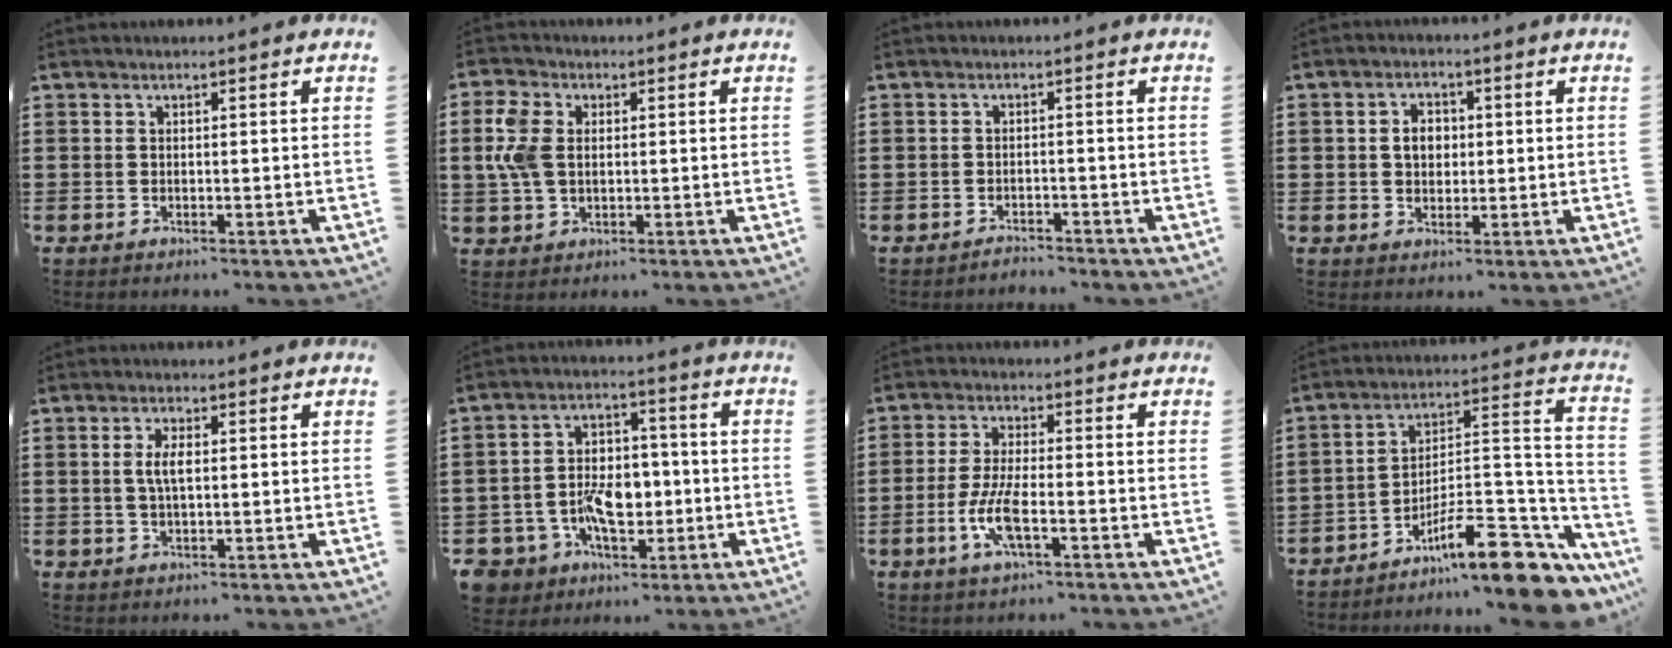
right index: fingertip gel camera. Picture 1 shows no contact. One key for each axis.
{"total": 6.1, "fx": 1.0, "fy": 4.3, "fz": 4.3, "tx": -0.120, "ty": 0.005, "tz": 0.010}
{"total": 1.8, "fx": -1.8, "fy": 0.1, "fz": -0.3, "tx": -0.001, "ty": 0.004, "tz": -0.041}
{"total": 3.2, "fx": 0.2, "fy": 2.4, "fz": 2.1, "tx": -0.041, "ty": 0.006, "tz": -0.002}
{"total": 3.5, "fx": 0.3, "fy": 1.2, "fz": 3.3, "tx": -0.072, "ty": 0.001, "tz": 0.000}
{"total": 9.2, "fx": -2.8, "fy": 6.7, "fz": 5.7, "tx": -0.129, "ty": 0.021, "tz": -0.047}
{"total": 6.4, "fx": -2.3, "fy": 1.9, "fz": 5.7, "tx": -0.127, "ty": -0.011, "tz": -0.046}
{"total": 12.2, "fx": -9.0, "fy": 2.7, "fz": 7.8, "tx": -0.107, "ty": 0.020, "tz": -0.163}